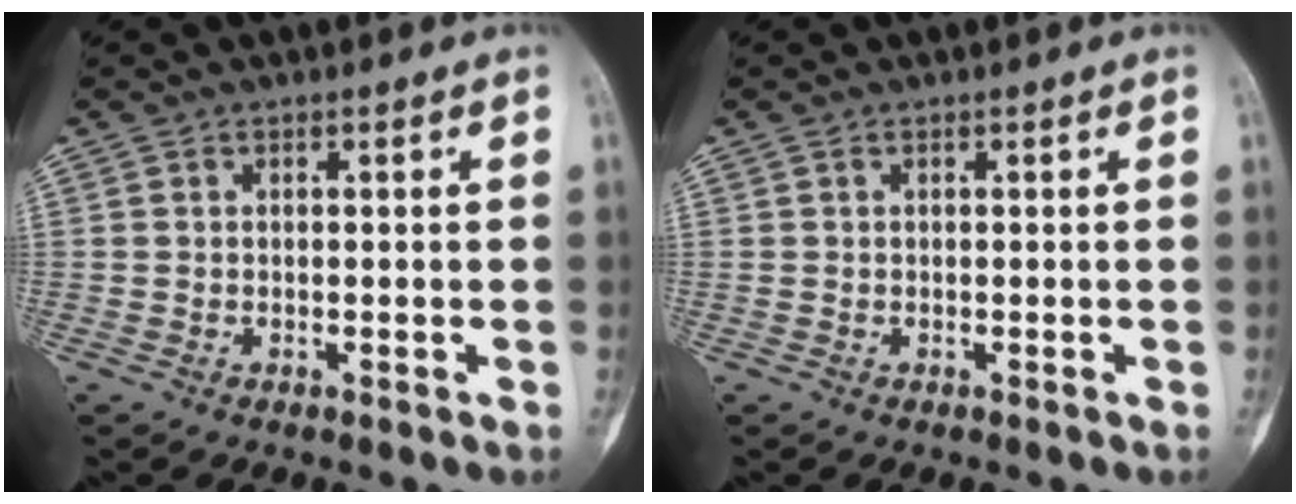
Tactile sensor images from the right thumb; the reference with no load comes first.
{"total": 0.0}